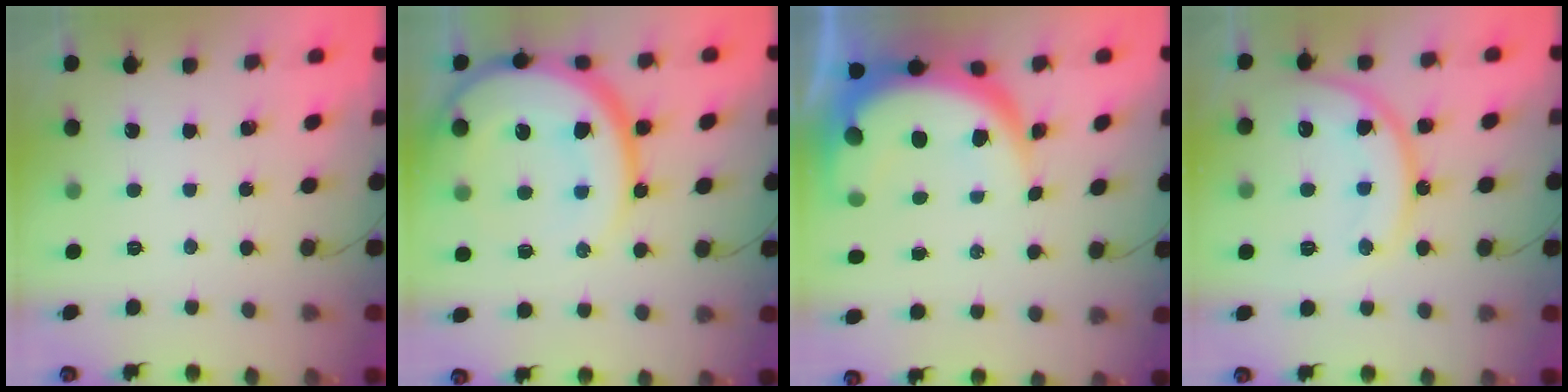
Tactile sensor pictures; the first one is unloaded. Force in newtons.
{"total": 23.5, "press": 23.3, "slide": 3.2}
{"total": 12.1, "press": 12.0, "slide": 1.2}
{"total": 16.1, "press": 16.1, "slide": 1.3}